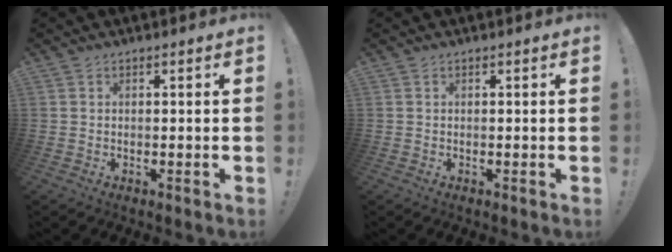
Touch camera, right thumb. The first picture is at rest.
{"total": 0.0}